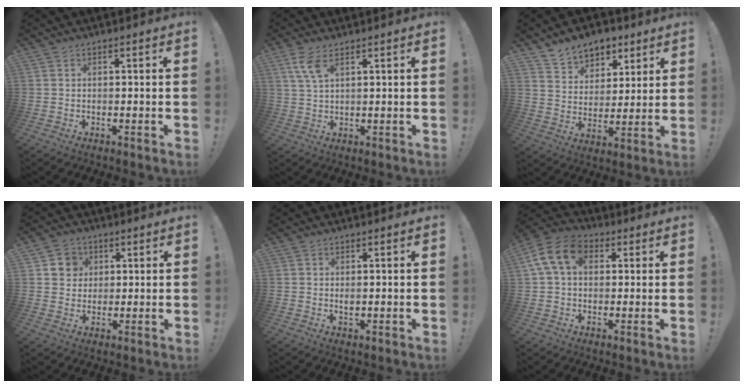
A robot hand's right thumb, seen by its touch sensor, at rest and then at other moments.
{"total": 6.3, "force": [3.3, 2.5, 4.7], "torque": [-0.099, -0.009, 0.061]}
{"total": 10.1, "force": [7.5, 6.6, 1.8], "torque": [-0.026, -0.056, 0.145]}
{"total": 6.3, "force": [1.8, 5.9, 1.2], "torque": [-0.011, -0.009, 0.035]}
{"total": 1.0, "force": [0.1, 0.7, 0.7], "torque": [-0.014, 0.002, 0.002]}
{"total": 13.0, "force": [3.5, 9.1, 8.5], "torque": [-0.152, 0.005, 0.067]}